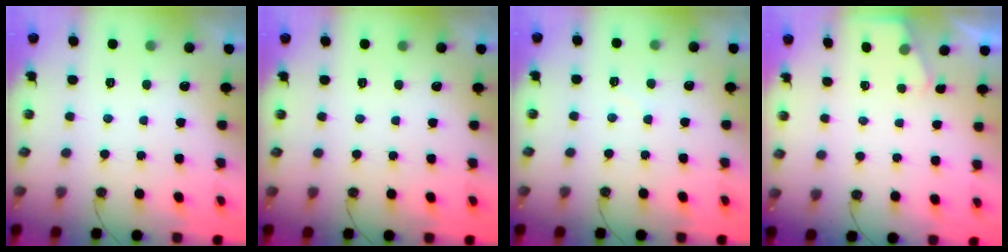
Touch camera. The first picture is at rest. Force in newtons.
{"total": 0.0}
{"total": 2.0, "press": 2.0, "slide": 0.4}
{"total": 2.0, "press": 2.0, "slide": 0.3}